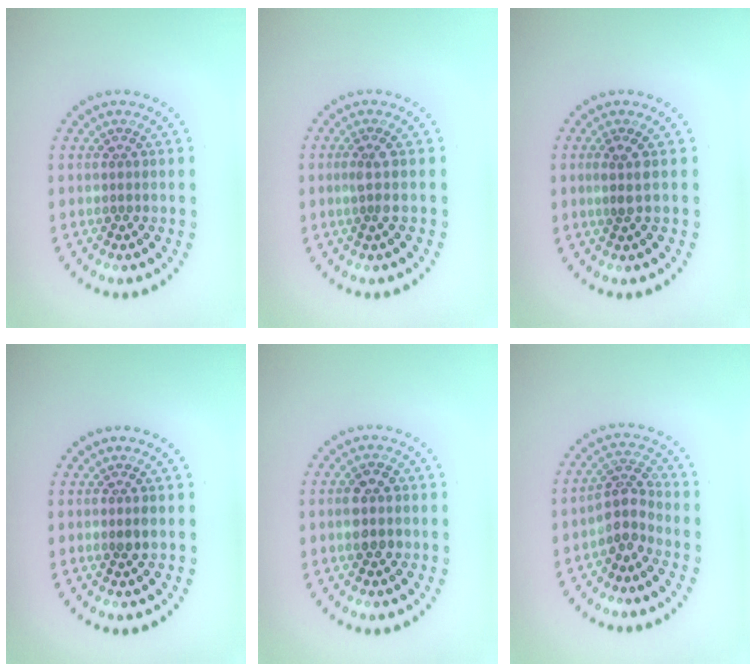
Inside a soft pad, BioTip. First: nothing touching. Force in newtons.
{"total": 1.5, "press": 1.1, "slide": 1.0}
{"total": 1.6, "press": 1.2, "slide": 1.0}
{"total": 1.3, "press": 1.2, "slide": 0.4}
{"total": 2.5, "press": 2.5, "slide": 0.3}
{"total": 2.8, "press": 2.1, "slide": 1.8}